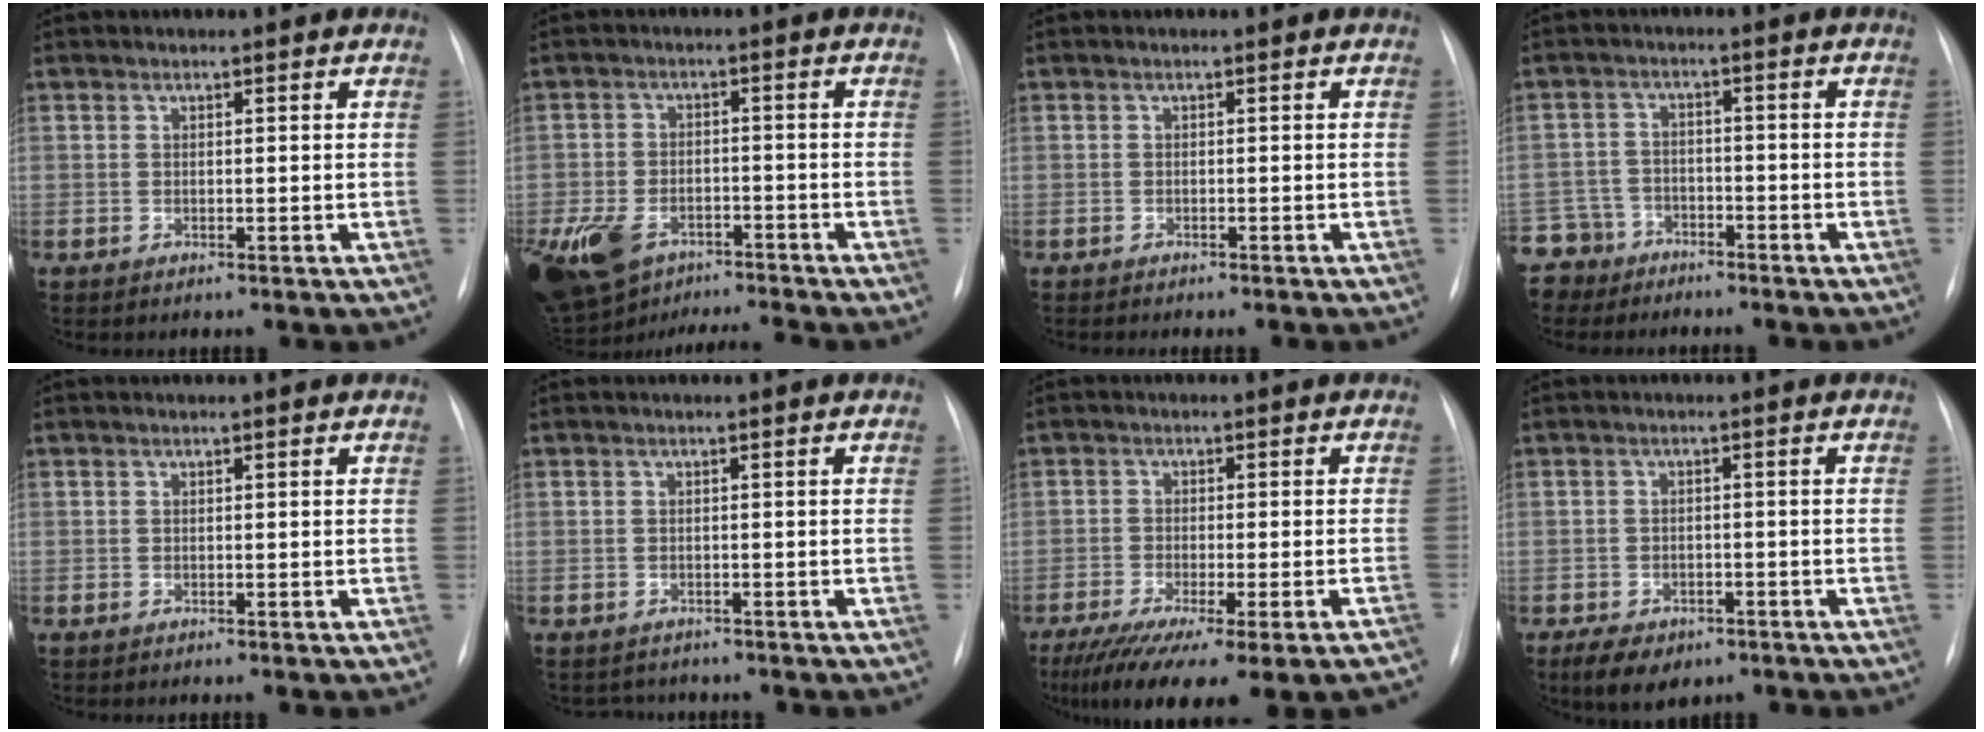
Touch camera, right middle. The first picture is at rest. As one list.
[{"total": 12.6, "force": [-9.1, 5.9, 6.4], "torque": [-0.157, 0.001, -0.152]}, {"total": 3.6, "force": [-3.1, 0.6, 1.7], "torque": [-0.023, -0.008, -0.034]}, {"total": 7.3, "force": [-5.9, 4.3, -0.3], "torque": [-0.006, 0.001, -0.107]}, {"total": 0.5, "force": [-0.4, 0.1, 0.3], "torque": [-0.009, -0.001, -0.006]}, {"total": 2.1, "force": [-1.9, 0.8, -0.3], "torque": [0.003, -0.003, -0.025]}, {"total": 18.6, "force": [-14.7, 2.2, 11.2], "torque": [-0.146, -0.041, -0.204]}, {"total": 6.6, "force": [-4.6, 3.5, 3.2], "torque": [-0.054, -0.006, -0.061]}]